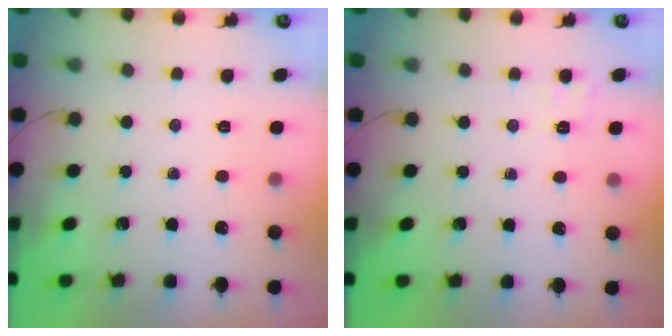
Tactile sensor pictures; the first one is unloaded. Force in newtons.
{"total": 3.0, "press": 2.3, "slide": 1.9}